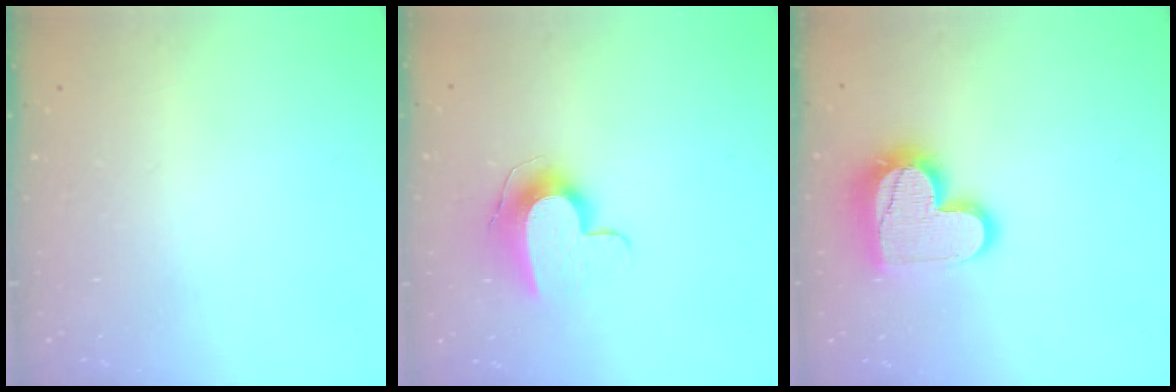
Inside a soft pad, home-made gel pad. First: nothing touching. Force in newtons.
{"total": 9.6, "press": 9.6, "slide": 0.4}
{"total": 14.8, "press": 14.7, "slide": 1.0}